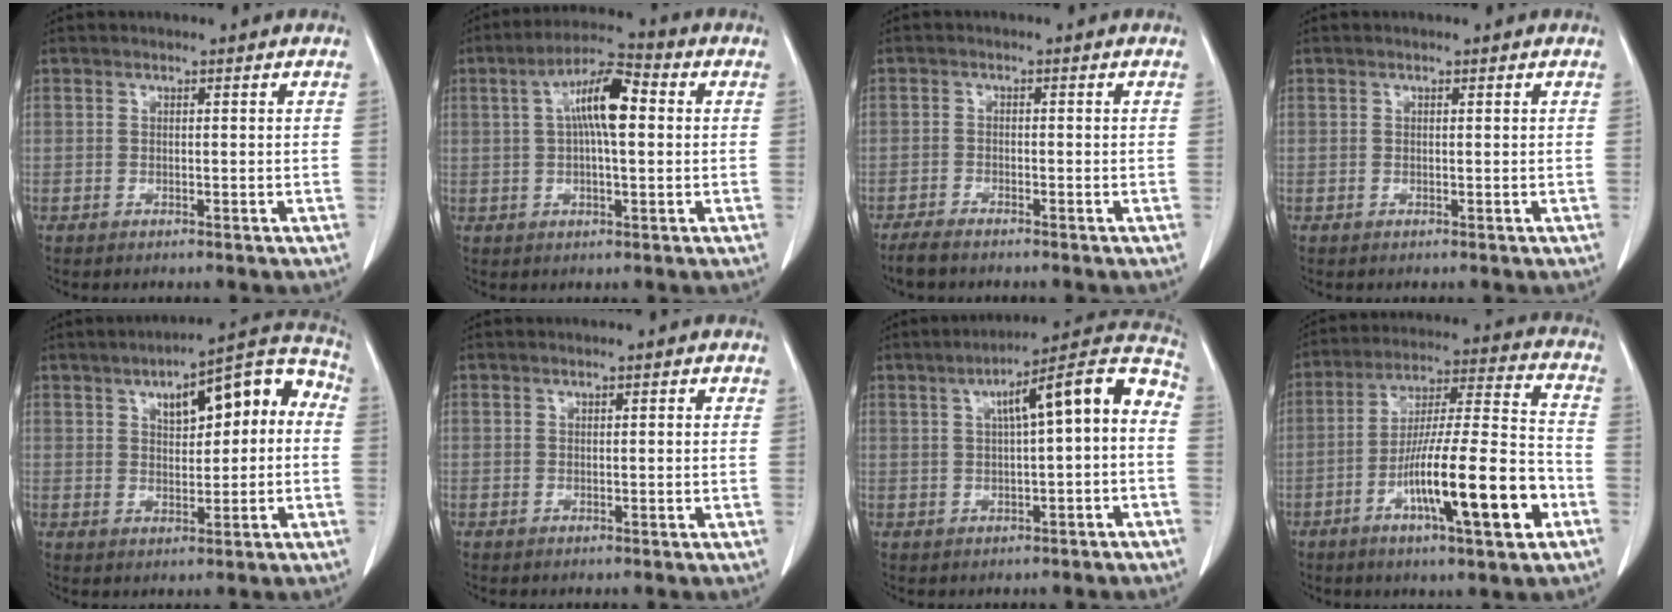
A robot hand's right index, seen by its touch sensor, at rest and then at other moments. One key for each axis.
{"total": 9.2, "fx": 1.6, "fy": 2.1, "fz": 8.8, "tx": -0.161, "ty": 0.024, "tz": 0.023}
{"total": 2.8, "fx": -2.5, "fy": 0.4, "fz": 1.3, "tx": -0.025, "ty": -0.006, "tz": -0.044}
{"total": 0.0}
{"total": 12.4, "fx": 2.5, "fy": 4.8, "fz": 11.1, "tx": -0.142, "ty": 0.047, "tz": 0.036}
{"total": 0.7, "fx": 0.2, "fy": 0.2, "fz": 0.6, "tx": -0.011, "ty": 0.002, "tz": 0.002}
{"total": 11.5, "fx": 1.4, "fy": 1.7, "fz": 11.3, "tx": -0.156, "ty": 0.043, "tz": 0.015}
{"total": 17.6, "fx": -6.9, "fy": 1.5, "fz": 16.2, "tx": -0.278, "ty": -0.003, "tz": -0.112}